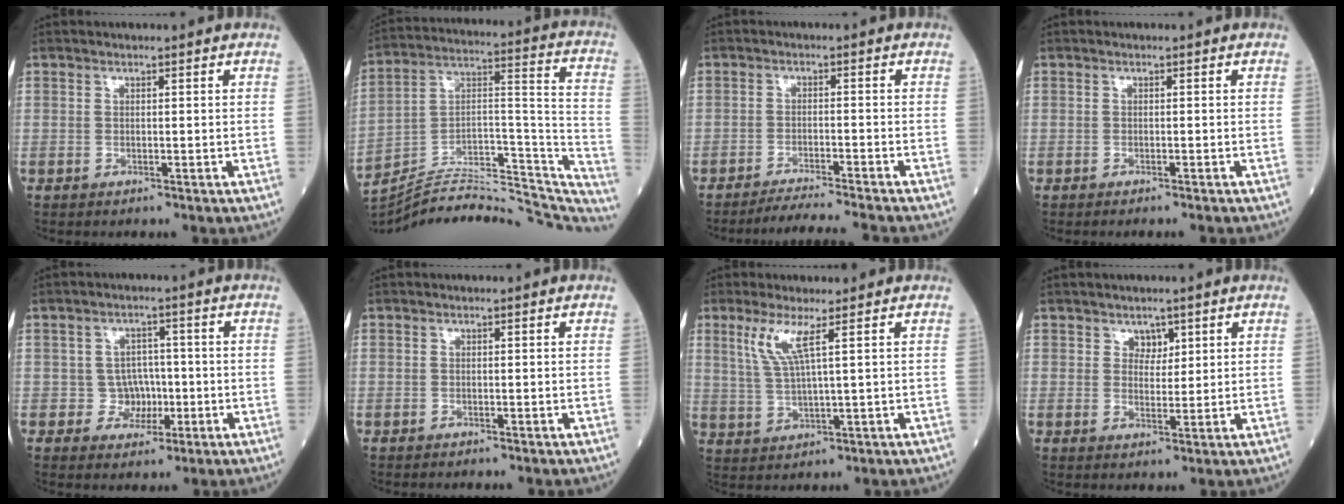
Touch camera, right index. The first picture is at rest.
{"total": 30.5, "force": [-28.2, 5.5, 10.1], "torque": [-0.115, 0.031, -0.406]}
{"total": 7.5, "force": [-7.0, -1.5, 2.1], "torque": [-0.025, -0.009, -0.114]}
{"total": 2.6, "force": [-2.4, -0.1, 1.1], "torque": [-0.014, 0.000, -0.030]}
{"total": 3.9, "force": [-0.7, 3.8, 0.8], "torque": [0.000, 0.011, -0.006]}
{"total": 0.8, "force": [-0.8, 0.0, 0.3], "torque": [-0.001, 0.001, -0.012]}
{"total": 5.0, "force": [2.3, -0.4, 4.4], "torque": [-0.096, -0.002, 0.052]}
{"total": 2.2, "force": [1.4, 1.4, 0.9], "torque": [-0.009, -0.002, 0.023]}